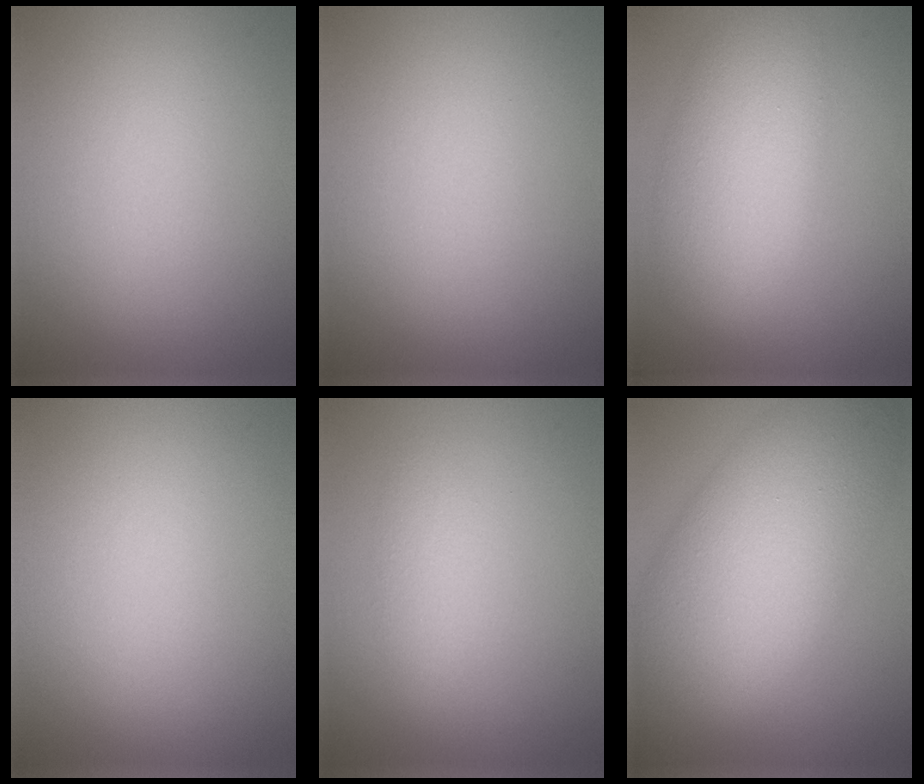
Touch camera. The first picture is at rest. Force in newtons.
{"total": 0.0}
{"total": 6.4, "press": 6.4, "slide": 0.3}
{"total": 0.0}
{"total": 1.7, "press": 1.7, "slide": 0.1}
{"total": 11.8, "press": 11.8, "slide": 0.2}